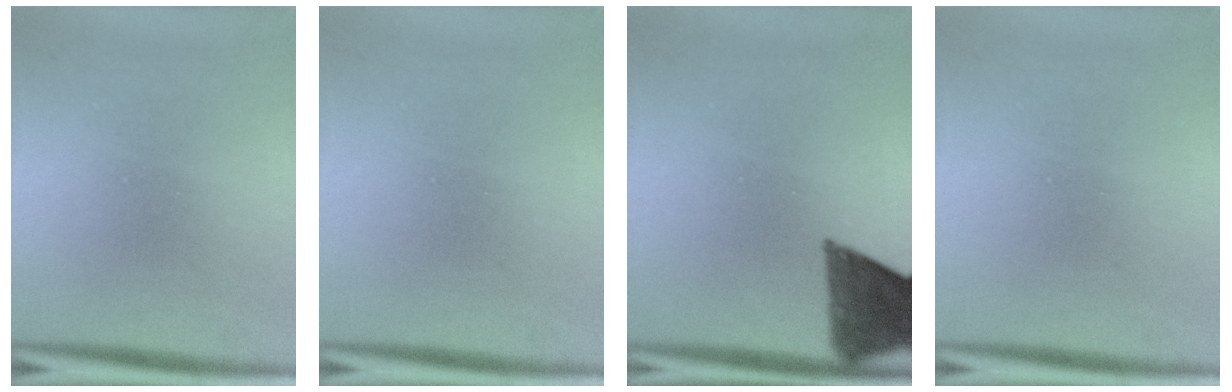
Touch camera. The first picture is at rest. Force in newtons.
{"total": 0.0}
{"total": 9.0}
{"total": 0.0}